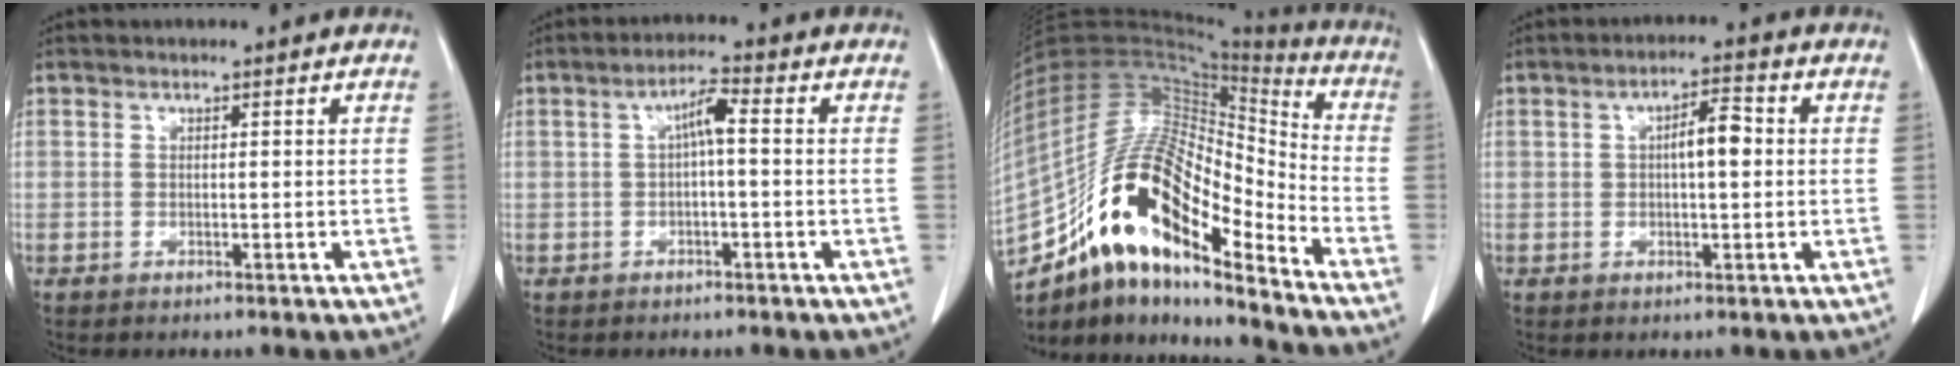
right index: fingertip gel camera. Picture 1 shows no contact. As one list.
[{"total": 3.6, "force": [0.2, 0.5, 3.6], "torque": [-0.061, 0.013, 0.002]}, {"total": 20.9, "force": [-13.7, 5.7, 14.7], "torque": [-0.296, 0.028, -0.241]}, {"total": 4.8, "force": [0.6, 1.4, 4.6], "torque": [-0.074, 0.014, 0.009]}]